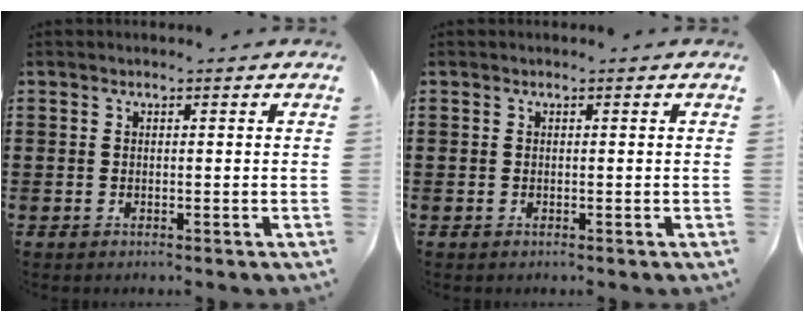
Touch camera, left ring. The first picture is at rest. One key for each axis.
{"total": 0.0}